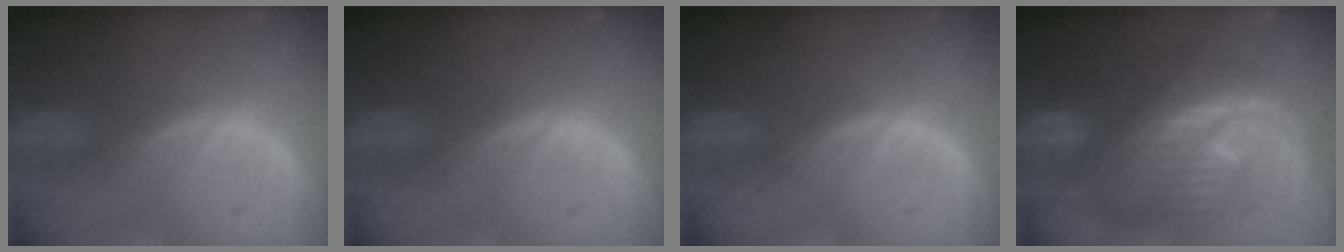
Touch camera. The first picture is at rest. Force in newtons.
{"total": 0.0}
{"total": 0.0}
{"total": 12.4, "press": 12.3, "slide": 1.3}